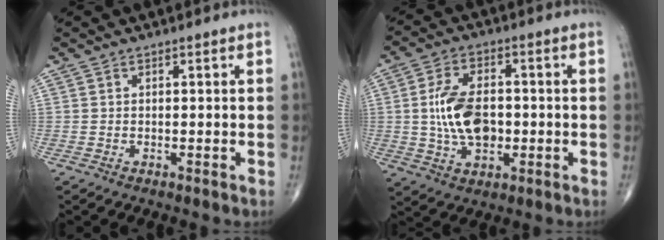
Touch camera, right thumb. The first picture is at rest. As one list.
[{"total": 11.4, "force": [-0.4, 6.8, 9.1], "torque": [-0.156, 0.007, -0.004]}]